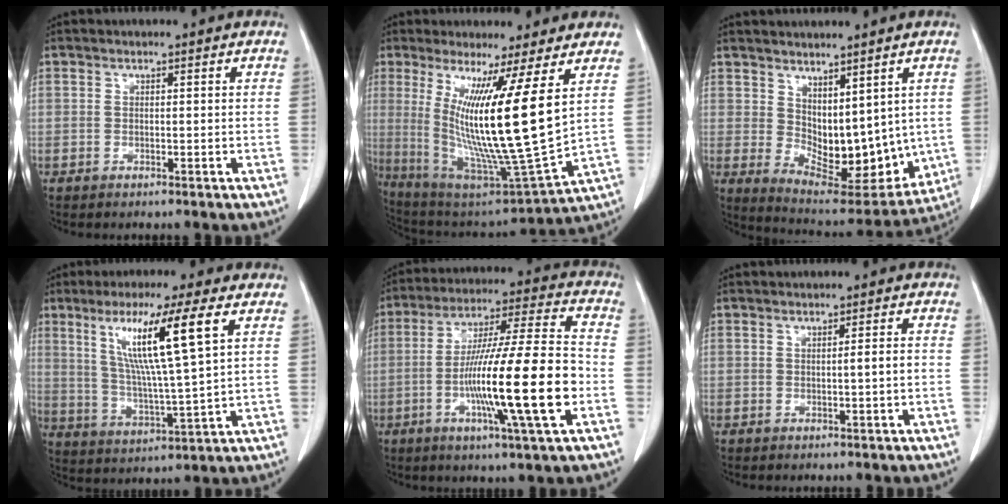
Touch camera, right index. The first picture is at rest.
{"total": 17.2, "force": [4.5, -0.7, 16.6], "torque": [-0.304, -0.037, 0.083]}
{"total": 13.7, "force": [1.6, 7.3, 11.5], "torque": [-0.160, -0.015, 0.054]}
{"total": 13.2, "force": [5.3, -0.8, 12.1], "torque": [-0.218, -0.001, 0.096]}
{"total": 19.1, "force": [-4.7, 0.0, 18.5], "torque": [-0.321, -0.009, -0.084]}
{"total": 1.5, "force": [-0.2, -0.1, 1.5], "torque": [-0.023, 0.001, -0.002]}